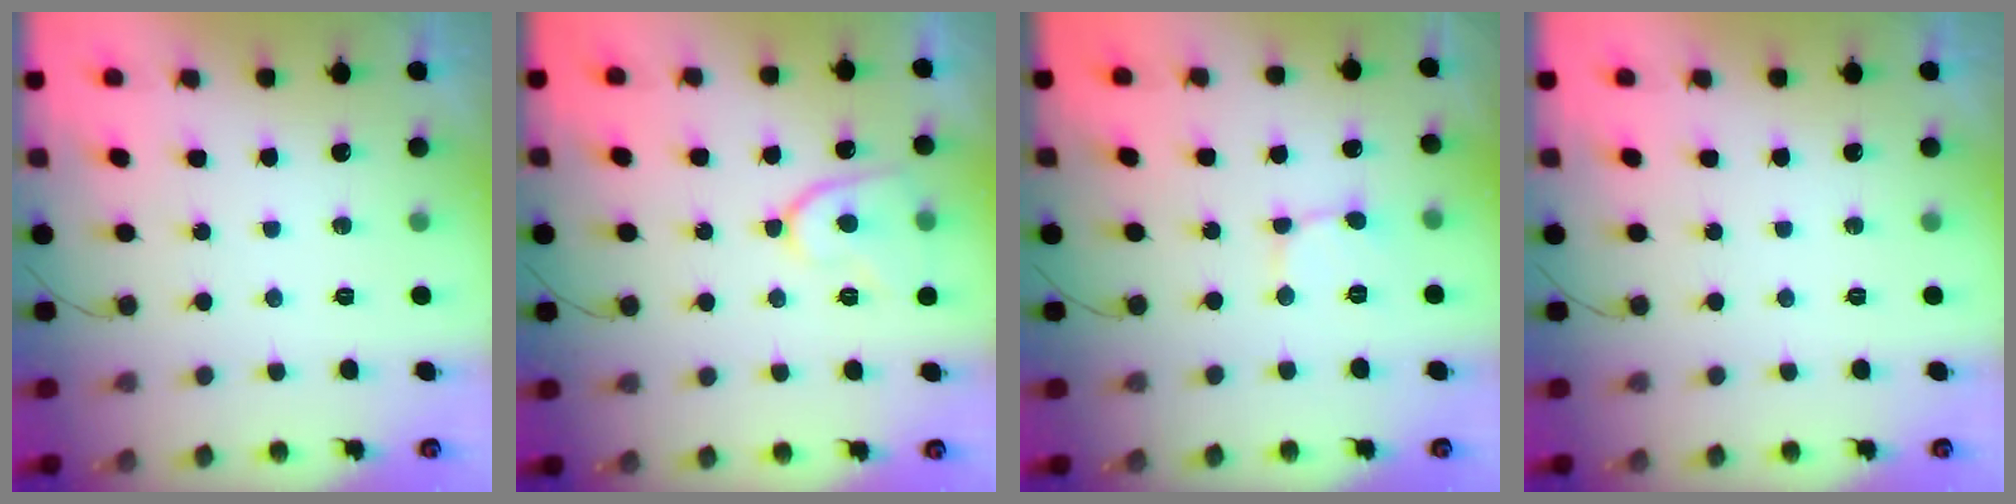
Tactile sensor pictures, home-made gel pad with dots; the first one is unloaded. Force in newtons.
{"total": 10.8, "press": 10.7, "slide": 1.4}
{"total": 1.6, "press": 1.6, "slide": 0.1}
{"total": 0.0}